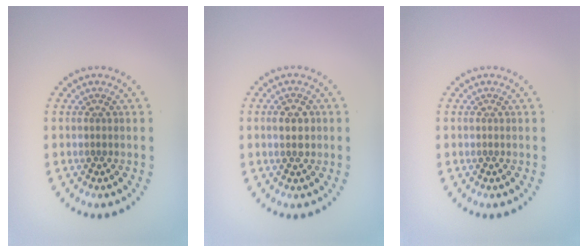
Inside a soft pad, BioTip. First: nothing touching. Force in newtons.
{"total": 2.5, "press": 2.5, "slide": 0.0}
{"total": 0.0}